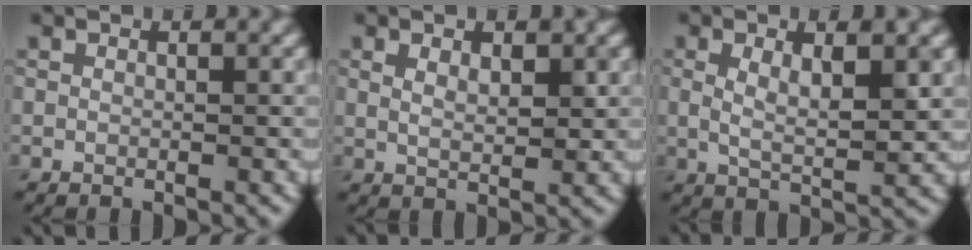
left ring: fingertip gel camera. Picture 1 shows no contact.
{"total": 2.5, "force": [1.2, 1.2, 1.9], "torque": [-0.032, -0.004, 0.024]}
{"total": 4.1, "force": [1.2, 1.3, 3.7], "torque": [-0.070, -0.005, 0.022]}